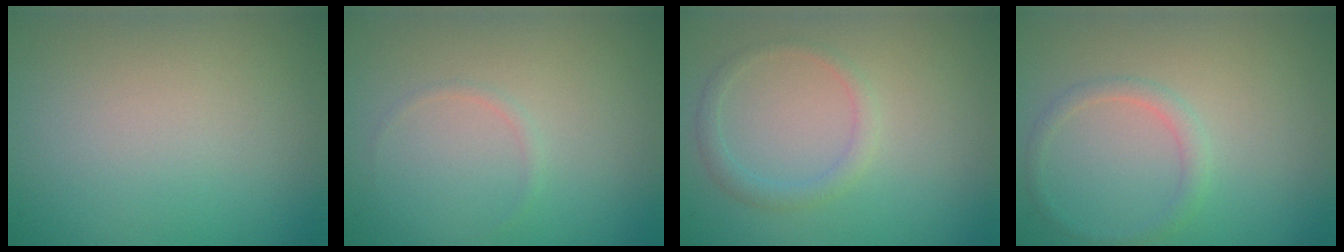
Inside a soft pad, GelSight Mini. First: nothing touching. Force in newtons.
{"total": 0.5, "press": 0.5, "slide": 0.1}
{"total": 1.5, "press": 1.5, "slide": 0.1}
{"total": 1.3, "press": 1.3, "slide": 0.1}